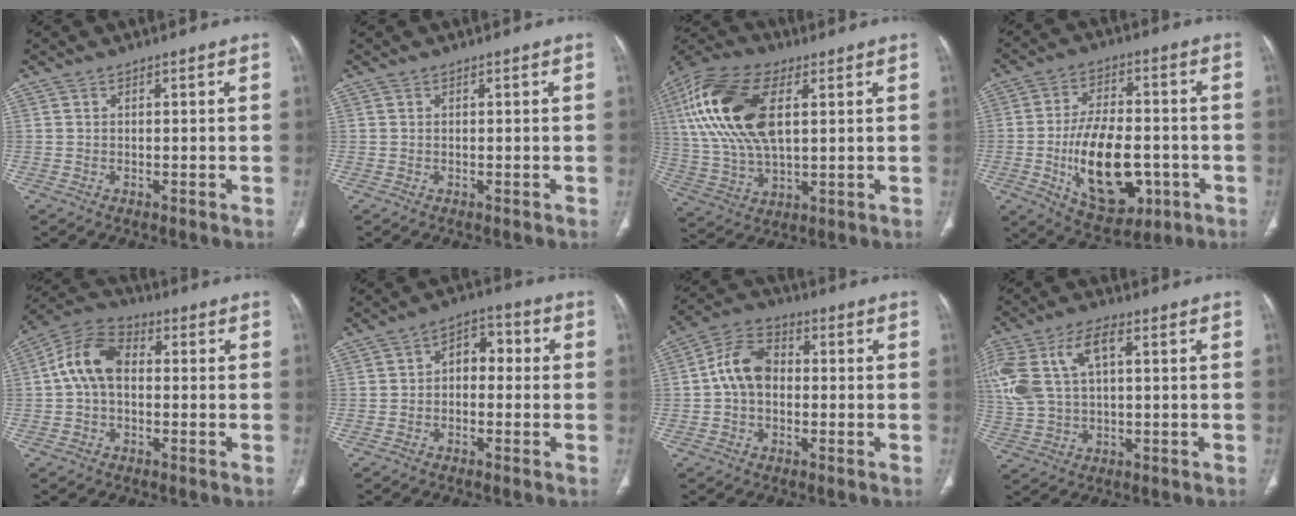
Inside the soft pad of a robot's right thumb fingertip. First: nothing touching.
{"total": 0.0}
{"total": 21.3, "force": [5.5, 10.7, 17.6], "torque": [-0.374, 0.001, 0.098]}
{"total": 17.6, "force": [-4.3, 9.6, 14.1], "torque": [-0.215, 0.012, -0.056]}
{"total": 9.5, "force": [0.2, 6.2, 7.1], "torque": [-0.130, 0.028, -0.008]}
{"total": 6.5, "force": [0.0, 4.4, 4.8], "torque": [-0.046, 0.028, -0.013]}
{"total": 8.9, "force": [-0.3, 6.4, 6.2], "torque": [-0.104, 0.028, -0.018]}
{"total": 15.3, "force": [4.0, 8.5, 12.0], "torque": [-0.284, 0.019, 0.079]}